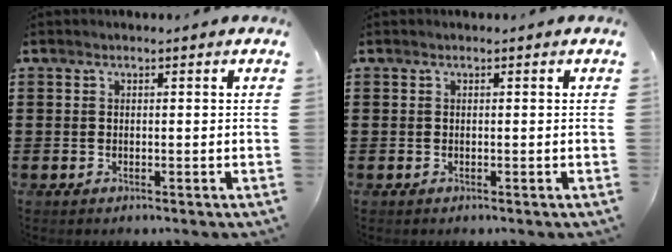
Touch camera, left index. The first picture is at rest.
{"total": 0.0}